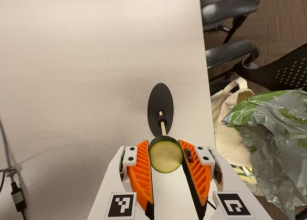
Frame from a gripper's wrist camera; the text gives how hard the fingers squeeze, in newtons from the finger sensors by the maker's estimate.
{"total": 8.1, "left": 7.8, "right": 8.5}